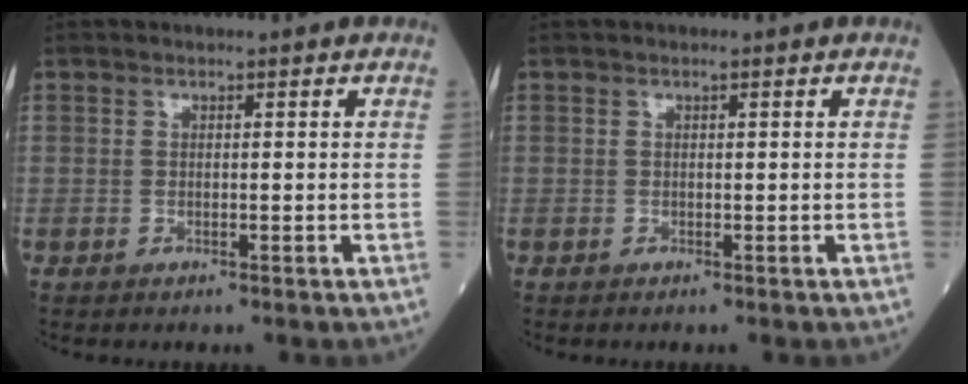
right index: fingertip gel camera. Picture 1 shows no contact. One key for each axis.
{"total": 0.0}